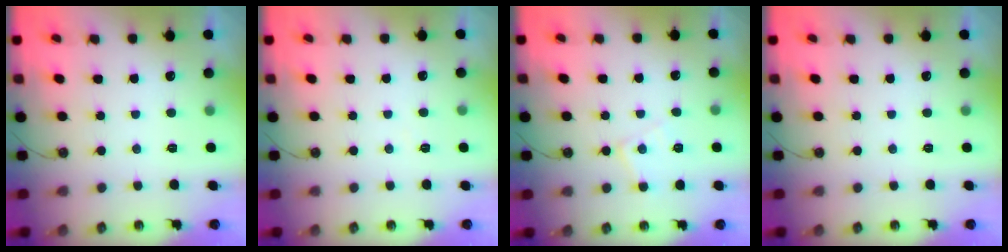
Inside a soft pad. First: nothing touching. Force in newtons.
{"total": 3.5, "press": 3.4, "slide": 0.7}
{"total": 7.3, "press": 7.3, "slide": 0.5}
{"total": 0.0}